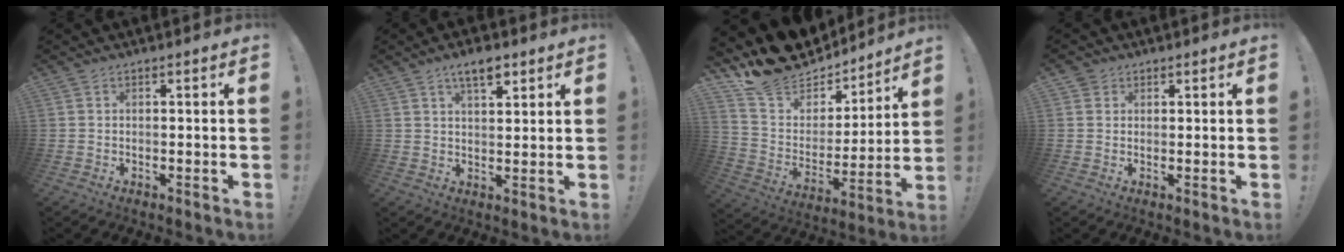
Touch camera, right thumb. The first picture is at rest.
{"total": 6.4, "force": [3.9, 2.3, 4.4], "torque": [-0.068, -0.016, 0.067]}
{"total": 17.7, "force": [14.5, 8.9, 4.8], "torque": [-0.088, -0.112, 0.277]}
{"total": 2.2, "force": [1.4, 1.6, 0.2], "torque": [-0.009, -0.001, 0.027]}